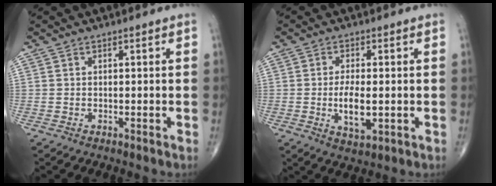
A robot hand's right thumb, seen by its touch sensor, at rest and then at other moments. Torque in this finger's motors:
{"motor_torque": [1.41, 3.60, 0.53, 0.52, 0.04]}